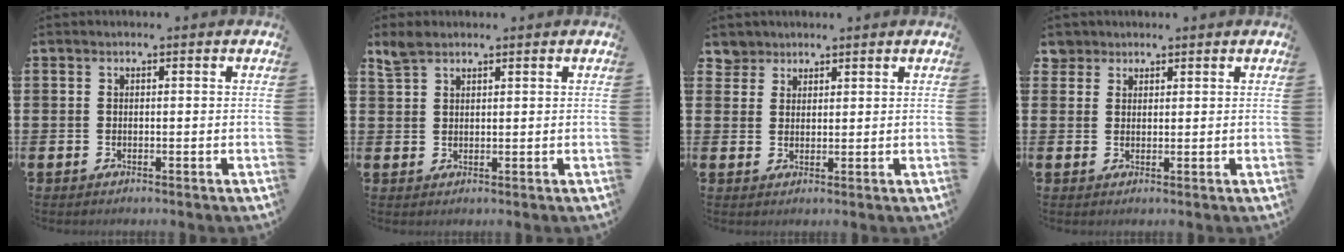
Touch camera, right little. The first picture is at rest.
{"total": 2.0, "force": [1.8, 0.7, 0.4], "torque": [-0.008, 0.003, 0.034]}
{"total": 3.0, "force": [2.6, 1.4, -0.3], "torque": [0.008, -0.006, 0.049]}
{"total": 2.4, "force": [2.1, 1.3, -0.1], "torque": [0.008, 0.000, 0.037]}